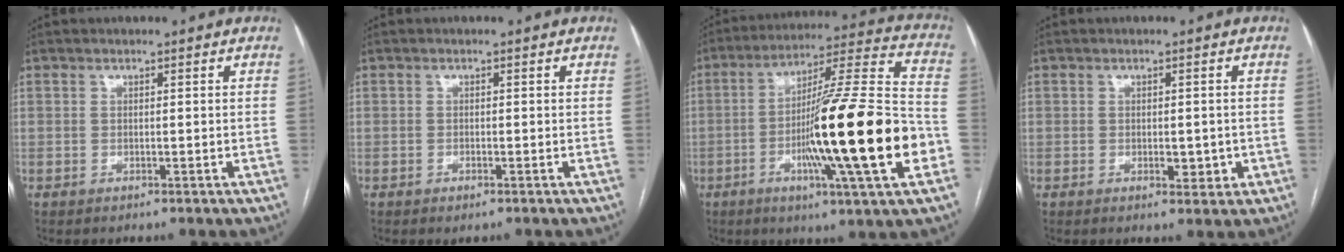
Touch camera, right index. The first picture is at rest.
{"total": 0.8, "force": [-0.6, 0.2, 0.5], "torque": [-0.006, -0.001, -0.006]}
{"total": 24.3, "force": [-6.0, 0.0, 23.6], "torque": [-0.358, -0.014, -0.107]}
{"total": 3.0, "force": [-0.7, 1.4, 2.6], "torque": [-0.035, -0.002, -0.004]}